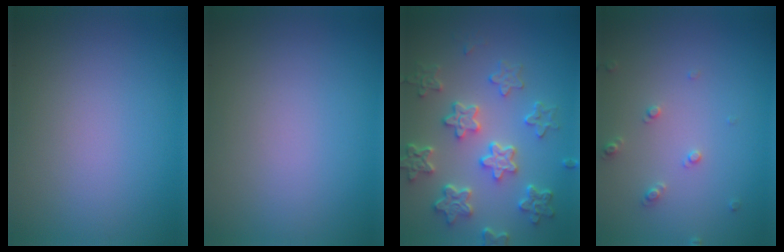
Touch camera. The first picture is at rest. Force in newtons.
{"total": 0.0}
{"total": 6.0, "press": 4.6, "slide": 3.9}
{"total": 1.3, "press": 1.2, "slide": 0.3}